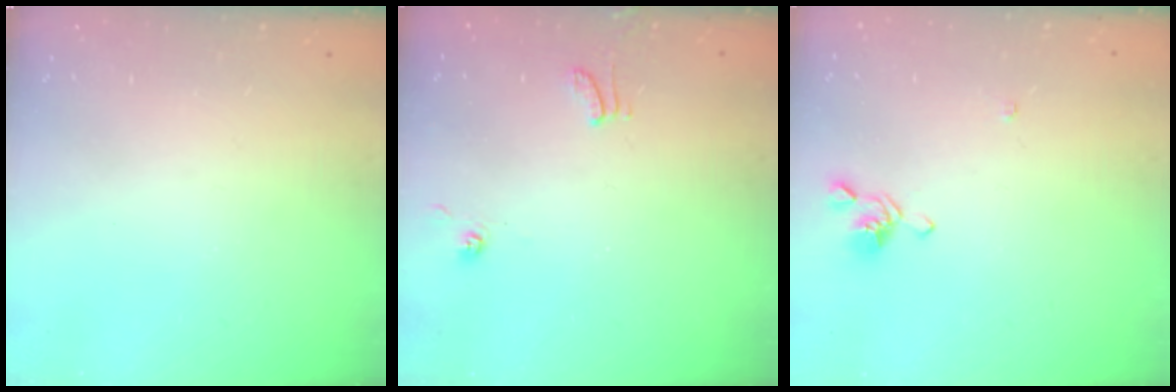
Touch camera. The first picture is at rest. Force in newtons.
{"total": 0.8, "press": 0.6, "slide": 0.4}
{"total": 1.9, "press": 1.8, "slide": 0.4}